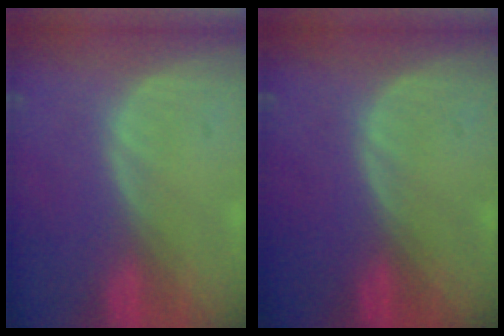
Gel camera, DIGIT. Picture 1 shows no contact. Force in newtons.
{"total": 0.0}